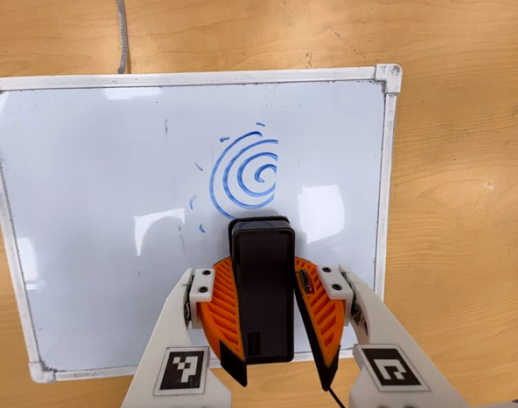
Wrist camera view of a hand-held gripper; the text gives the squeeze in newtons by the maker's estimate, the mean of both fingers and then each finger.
{"total": 8.6, "left": 8.6, "right": 8.6}